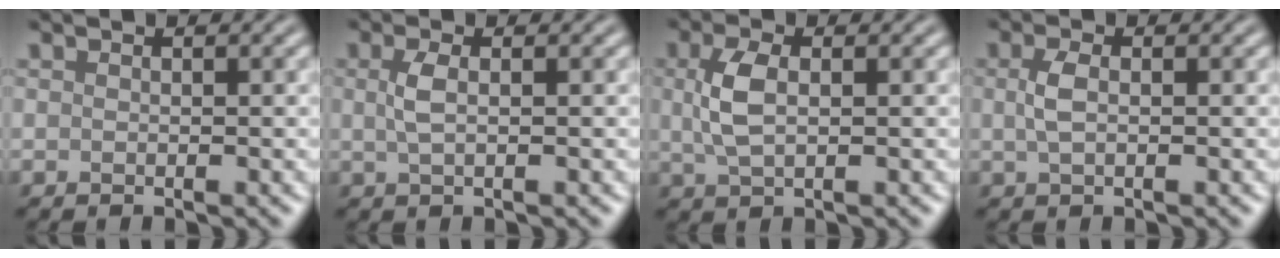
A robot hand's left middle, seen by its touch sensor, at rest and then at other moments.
{"total": 1.7, "force": [0.3, 0.6, 1.5], "torque": [-0.035, 0.003, 0.006]}
{"total": 3.4, "force": [0.6, 1.8, 2.8], "torque": [-0.067, 0.002, 0.011]}
{"total": 1.8, "force": [0.2, 0.9, 1.5], "torque": [-0.039, 0.001, 0.002]}